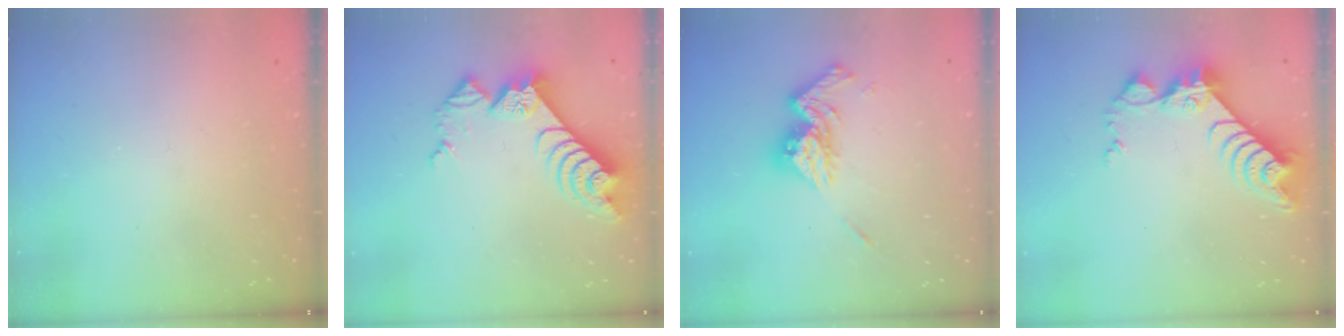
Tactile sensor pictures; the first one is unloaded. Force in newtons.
{"total": 11.2, "press": 11.1, "slide": 1.4}
{"total": 13.5, "press": 13.4, "slide": 1.2}
{"total": 9.3, "press": 9.3, "slide": 0.7}